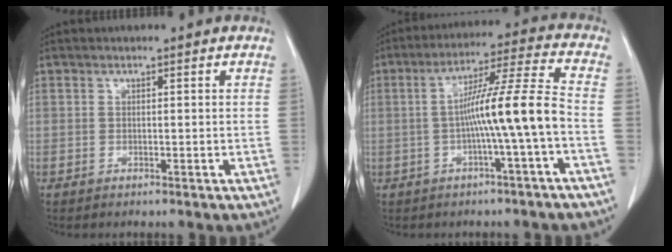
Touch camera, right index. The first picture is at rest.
{"total": 10.5, "force": [-2.1, -1.3, 10.2], "torque": [-0.175, 0.018, -0.036]}